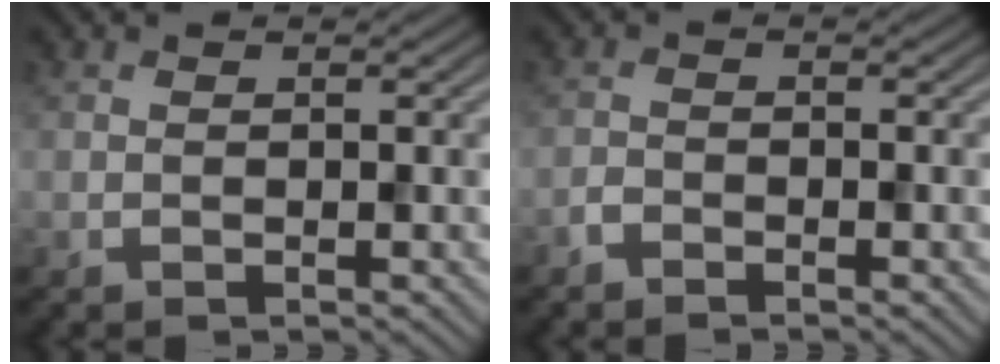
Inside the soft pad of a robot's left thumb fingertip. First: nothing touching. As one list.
[{"total": 1.3, "force": [-1.2, 0.4, 0.4], "torque": [-0.009, 0.000, -0.029]}]